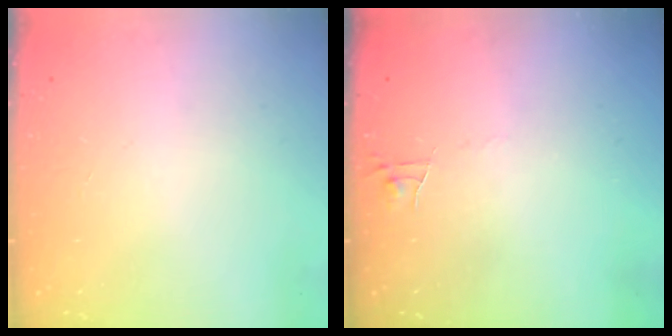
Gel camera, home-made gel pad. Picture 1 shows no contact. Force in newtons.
{"total": 3.5, "press": 3.5, "slide": 0.3}